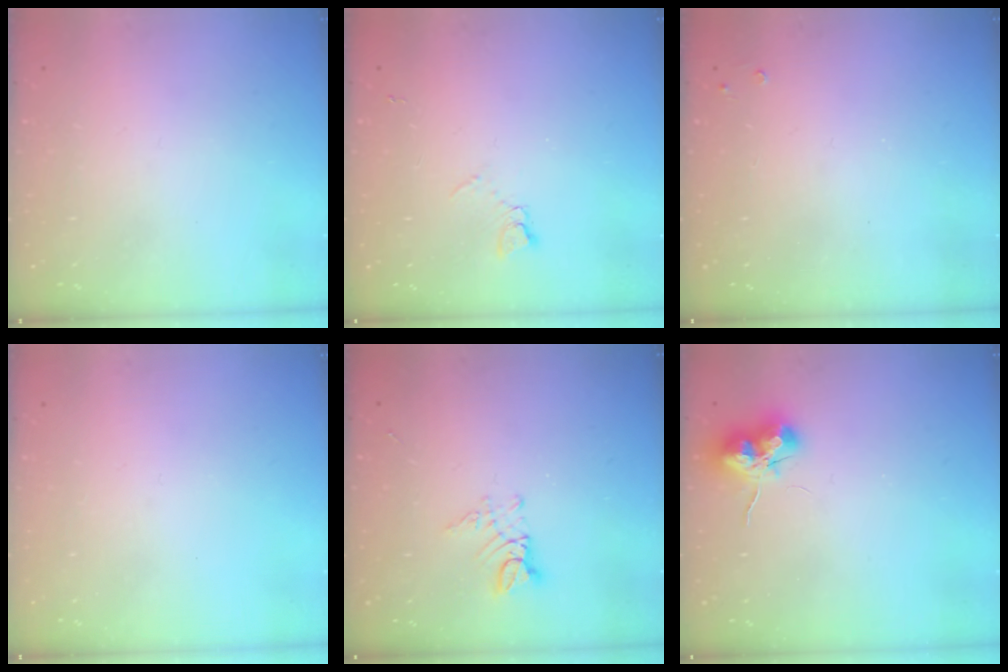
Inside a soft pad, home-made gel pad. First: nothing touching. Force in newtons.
{"total": 4.0, "press": 4.0, "slide": 0.6}
{"total": 1.9, "press": 1.8, "slide": 0.4}
{"total": 0.0}
{"total": 4.4, "press": 4.4, "slide": 0.3}
{"total": 11.7, "press": 11.6, "slide": 1.1}